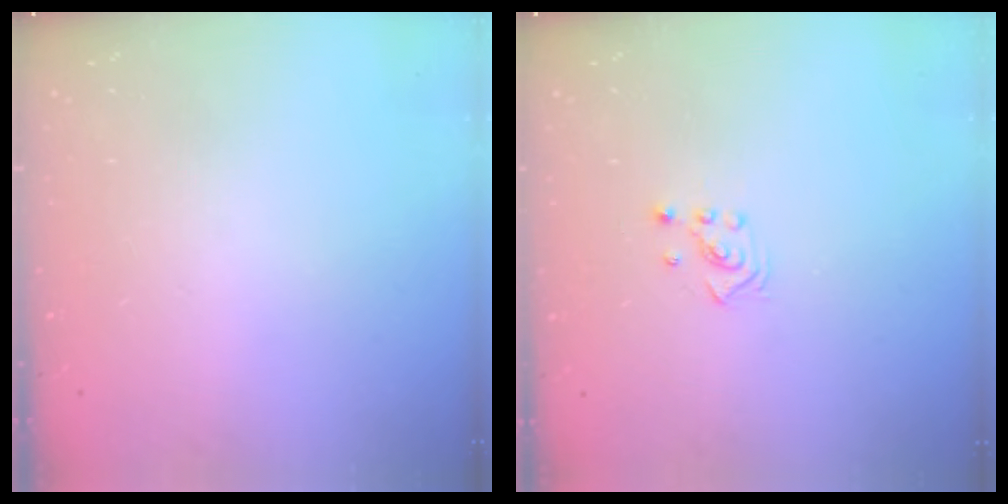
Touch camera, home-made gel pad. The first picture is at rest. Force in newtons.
{"total": 2.2, "press": 2.2, "slide": 0.2}